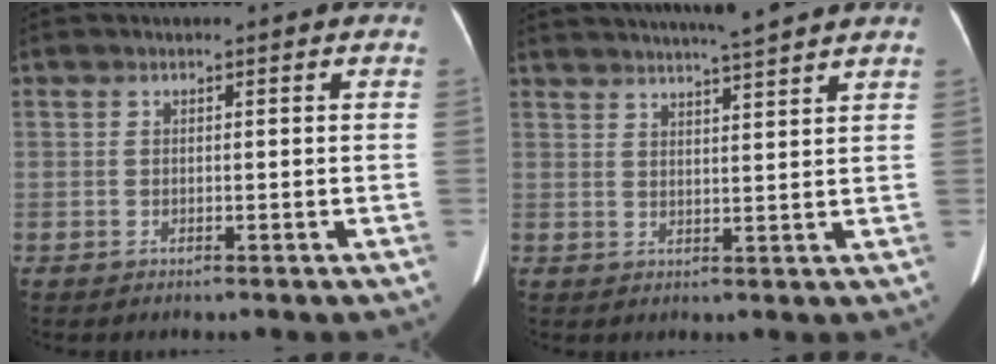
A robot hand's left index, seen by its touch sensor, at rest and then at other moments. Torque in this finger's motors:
{"motor_torque": [0.88, -1.26, 0.12, 0.12]}